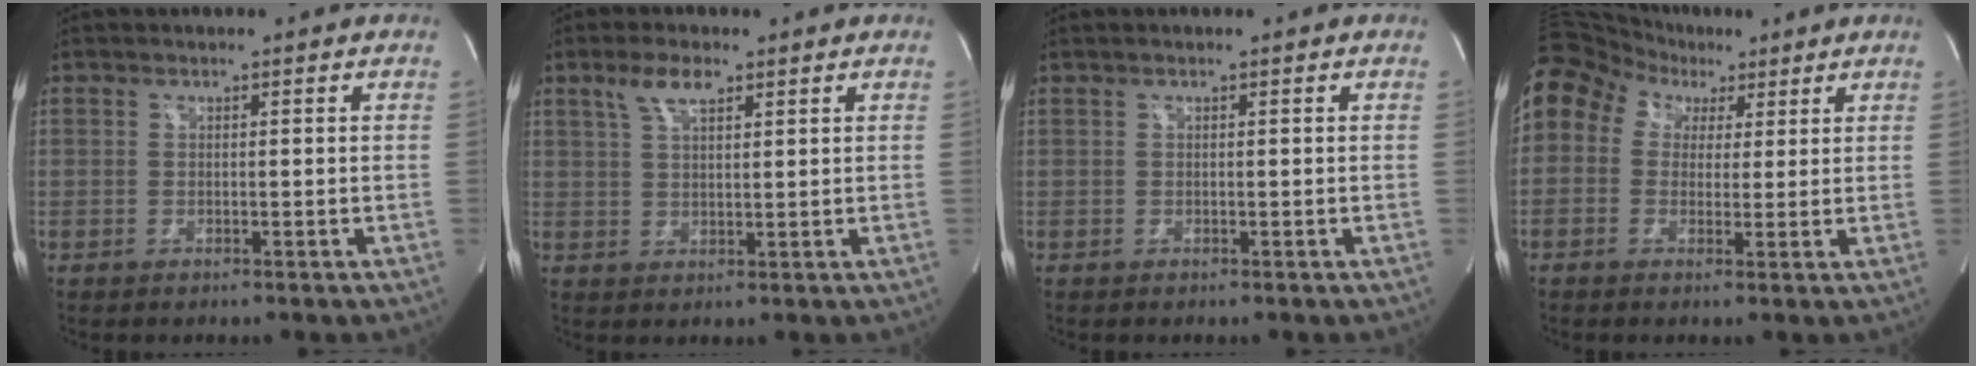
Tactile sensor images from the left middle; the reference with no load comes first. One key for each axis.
{"total": 4.5, "fx": 2.8, "fy": 1.4, "fz": 3.2, "tx": -0.071, "ty": 0.011, "tz": 0.057}
{"total": 0.0}
{"total": 14.0, "fx": 6.3, "fy": 11.1, "fz": 5.8, "tx": -0.152, "ty": 0.090, "tz": 0.118}